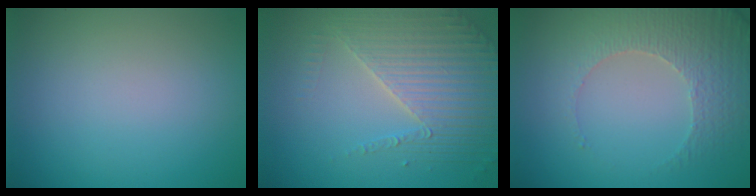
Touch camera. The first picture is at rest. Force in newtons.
{"total": 4.2, "press": 3.9, "slide": 1.4}
{"total": 3.9, "press": 3.3, "slide": 2.1}